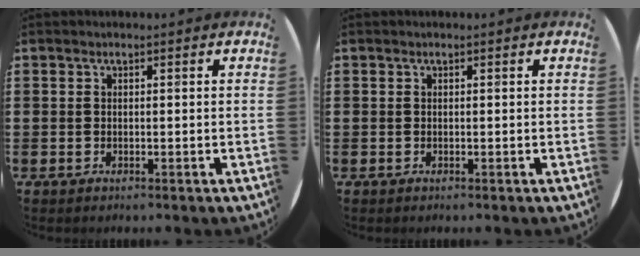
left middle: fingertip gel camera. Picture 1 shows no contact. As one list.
[{"total": 0.0}]